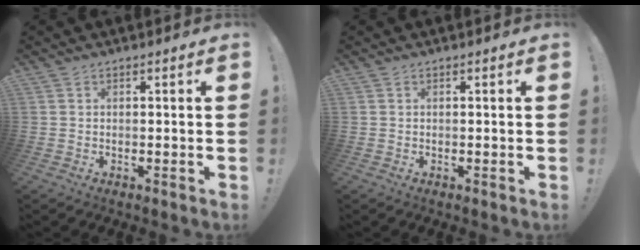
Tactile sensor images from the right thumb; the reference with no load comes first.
{"total": 0.0}